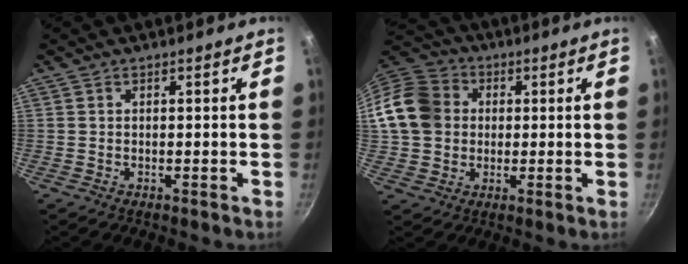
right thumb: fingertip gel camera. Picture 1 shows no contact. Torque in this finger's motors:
{"motor_torque": [1.02, 1.19, 0.97, -0.16, 0.13]}